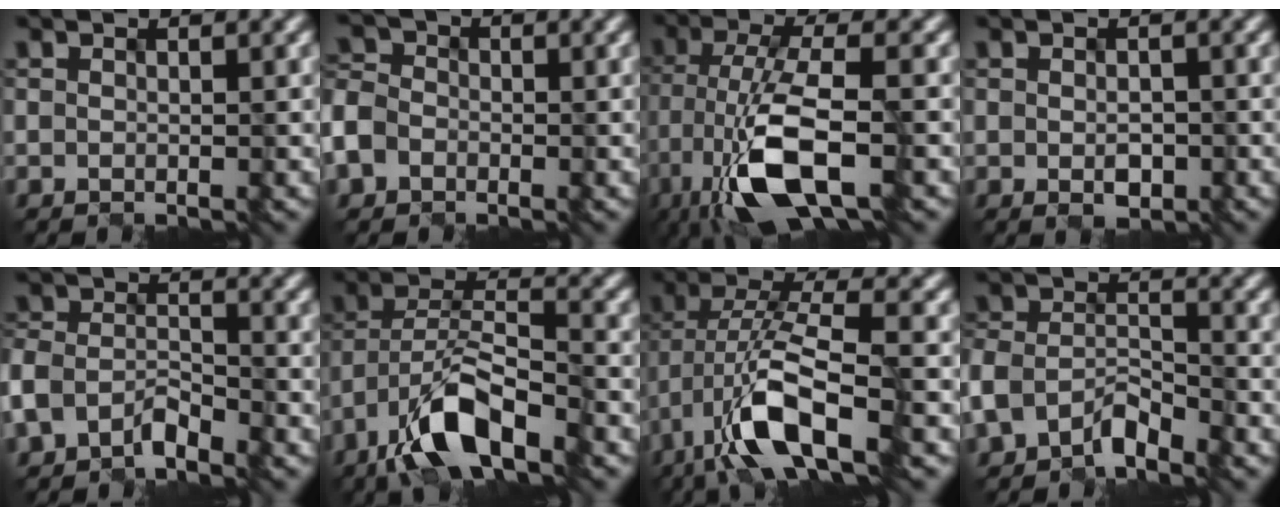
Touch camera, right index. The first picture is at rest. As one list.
[{"total": 4.7, "force": [-1.8, 3.8, 2.1], "torque": [-0.038, -0.001, -0.045]}, {"total": 8.7, "force": [-4.4, 2.5, 7.0], "torque": [-0.144, 0.001, -0.086]}, {"total": 1.6, "force": [-0.5, 1.0, 1.1], "torque": [-0.020, -0.004, -0.004]}, {"total": 3.7, "force": [-2.8, 1.9, 1.6], "torque": [-0.034, 0.003, -0.059]}, {"total": 8.4, "force": [-5.6, 2.8, 5.6], "torque": [-0.103, 0.007, -0.106]}, {"total": 8.6, "force": [-4.2, 2.6, 7.0], "torque": [-0.141, 0.009, -0.083]}, {"total": 4.4, "force": [-3.3, 2.2, 2.0], "torque": [-0.041, 0.002, -0.068]}]